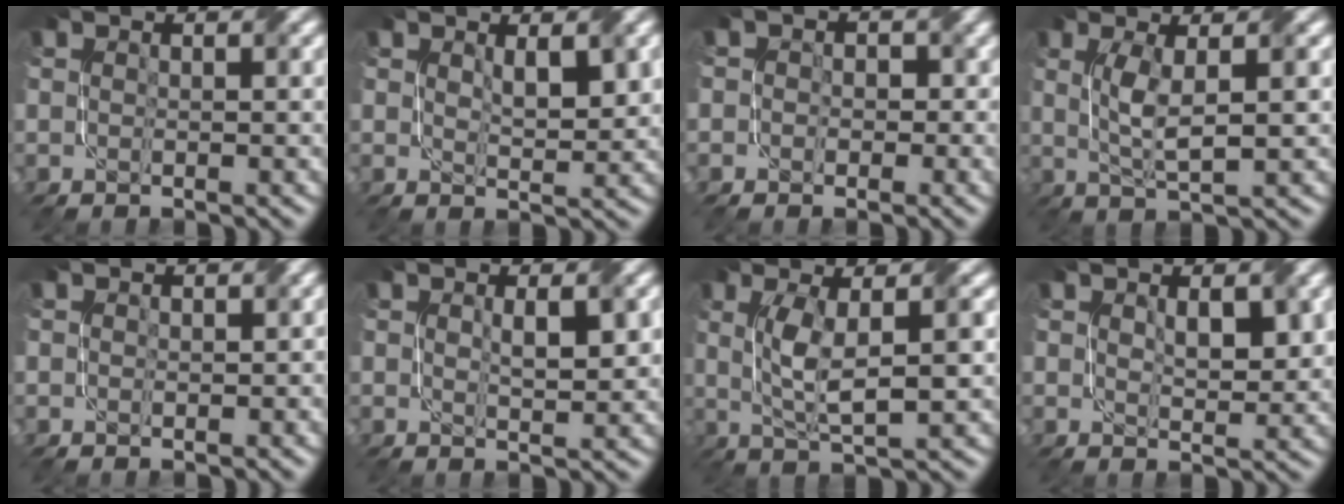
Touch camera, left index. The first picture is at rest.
{"total": 2.5, "force": [1.1, 1.0, 2.1], "torque": [-0.036, -0.006, 0.024]}
{"total": 2.8, "force": [0.2, 2.6, 1.1], "torque": [0.006, 0.003, -0.025]}
{"total": 3.6, "force": [0.7, 0.8, 3.4], "torque": [-0.071, -0.001, 0.017]}
{"total": 0.6, "force": [0.1, 0.6, 0.3], "torque": [-0.004, -0.003, -0.001]}
{"total": 2.5, "force": [0.6, 0.9, 2.3], "torque": [-0.040, -0.002, 0.012]}
{"total": 4.8, "force": [0.6, 1.2, 4.6], "torque": [-0.090, 0.001, 0.016]}
{"total": 2.7, "force": [0.9, 1.4, 2.2], "torque": [-0.037, -0.007, 0.021]}